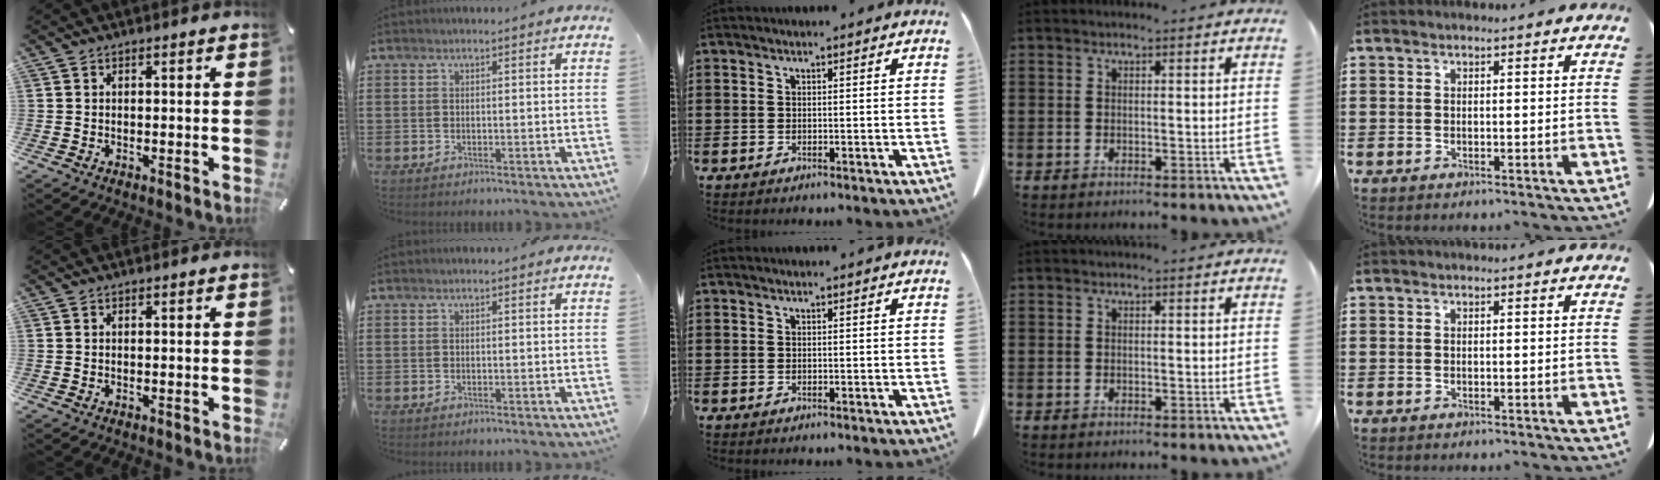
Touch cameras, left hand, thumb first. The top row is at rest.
{}